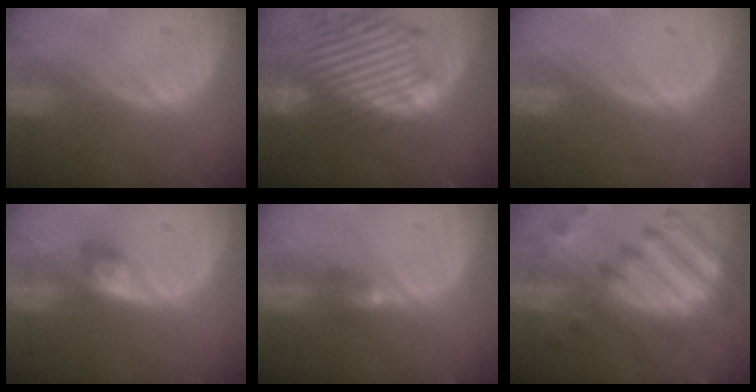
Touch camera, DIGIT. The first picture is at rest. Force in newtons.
{"total": 13.8, "press": 11.7, "slide": 7.3}
{"total": 0.0}
{"total": 3.0, "press": 2.5, "slide": 1.5}
{"total": 2.8, "press": 2.5, "slide": 1.3}
{"total": 11.7, "press": 10.3, "slide": 5.6}